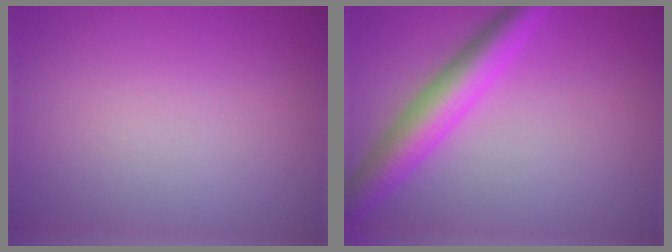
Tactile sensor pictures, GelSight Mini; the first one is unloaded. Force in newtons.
{"total": 5.2, "press": 5.2, "slide": 0.1}